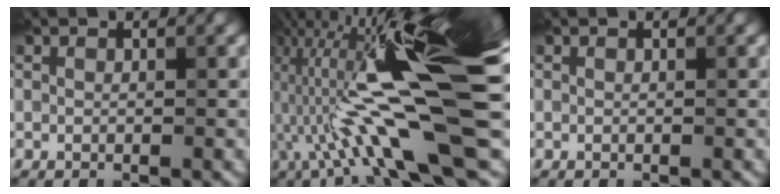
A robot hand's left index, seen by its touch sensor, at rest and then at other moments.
{"total": 16.3, "force": [-1.4, 3.6, 15.8], "torque": [-0.288, 0.023, -0.021]}
{"total": 0.0}